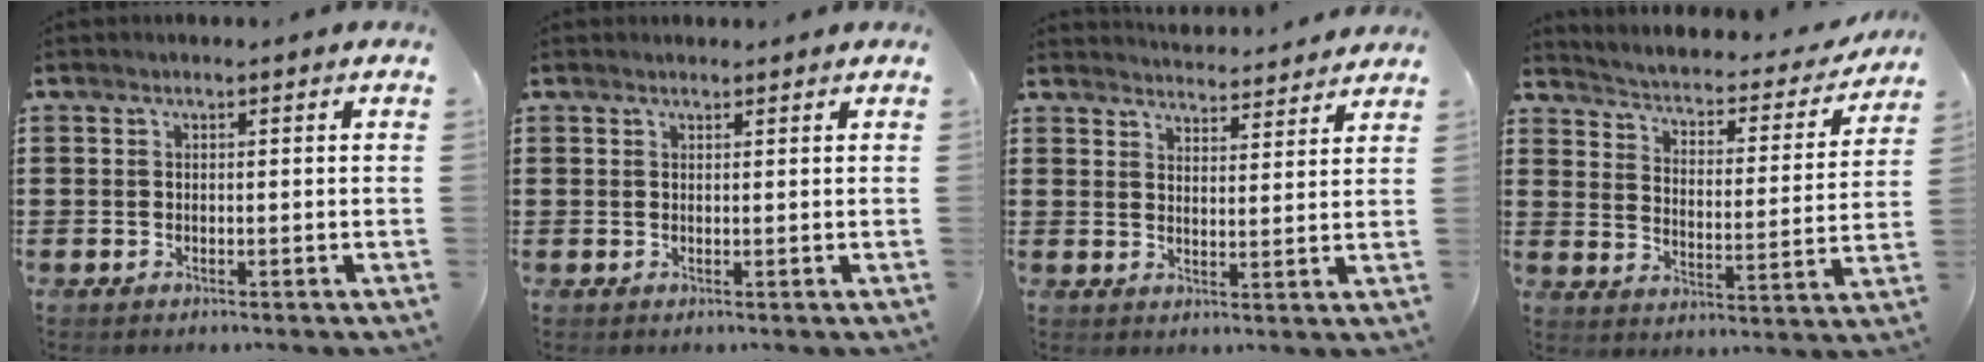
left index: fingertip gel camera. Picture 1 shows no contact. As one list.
[{"total": 0.8, "force": [0.8, 0.2, 0.1], "torque": [-0.004, 0.001, 0.016]}, {"total": 3.9, "force": [3.9, -0.1, -0.1], "torque": [-0.004, -0.026, 0.069]}, {"total": 1.9, "force": [1.7, 0.4, 0.7], "torque": [-0.031, -0.025, 0.015]}]